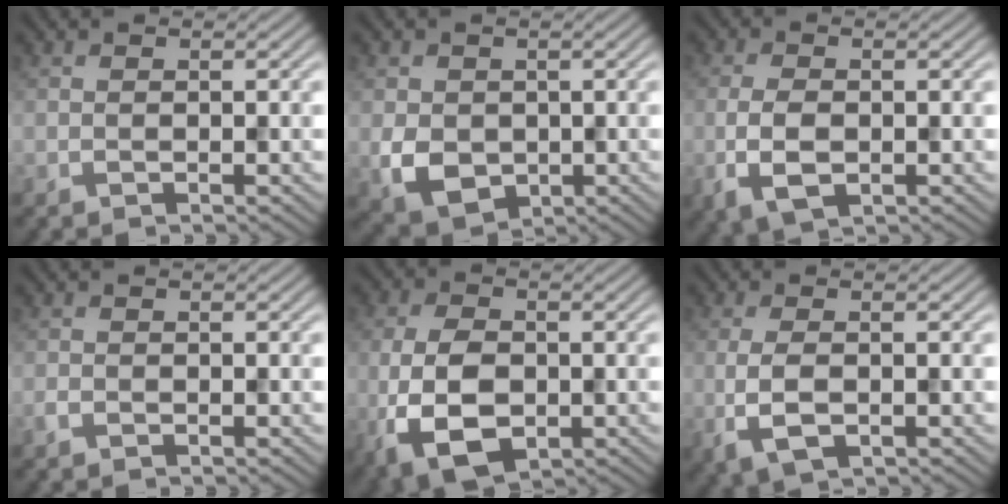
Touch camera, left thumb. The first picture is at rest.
{"total": 5.3, "force": [-0.6, 4.3, 3.0], "torque": [-0.077, -0.012, -0.012]}
{"total": 4.6, "force": [-1.2, 2.4, 3.8], "torque": [-0.087, -0.008, -0.022]}
{"total": 0.7, "force": [-0.5, 0.4, 0.3], "torque": [-0.008, -0.001, -0.009]}
{"total": 9.0, "force": [-2.3, 5.5, 6.7], "torque": [-0.162, -0.014, -0.048]}
{"total": 4.2, "force": [-0.9, 1.8, 3.7], "torque": [-0.093, -0.008, -0.018]}